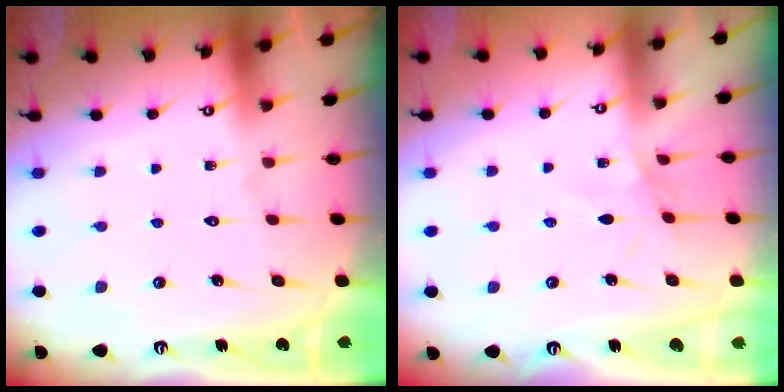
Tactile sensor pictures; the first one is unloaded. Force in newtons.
{"total": 2.7, "press": 2.7, "slide": 0.5}